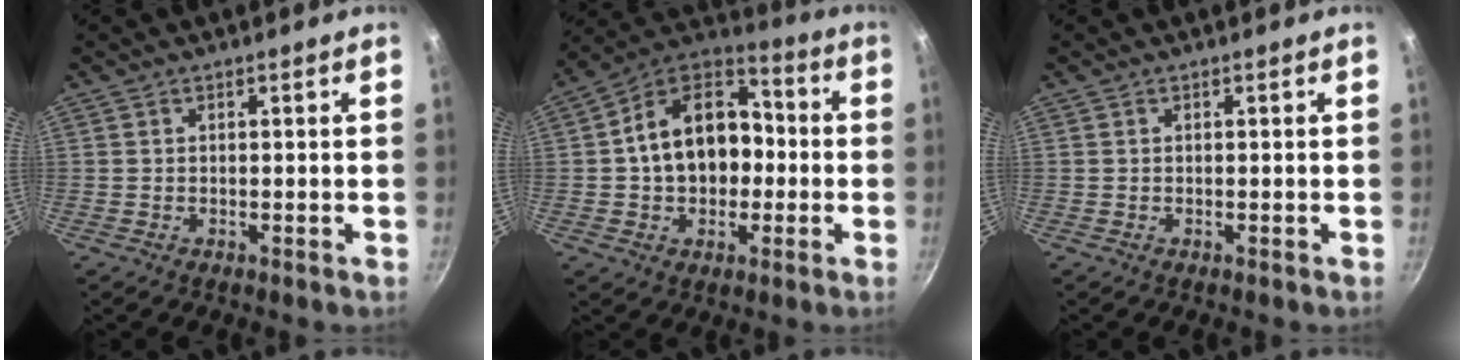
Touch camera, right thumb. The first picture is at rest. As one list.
[{"total": 17.8, "force": [-0.1, 12.9, 12.2], "torque": [-0.168, 0.045, -0.015]}, {"total": 0.0}]